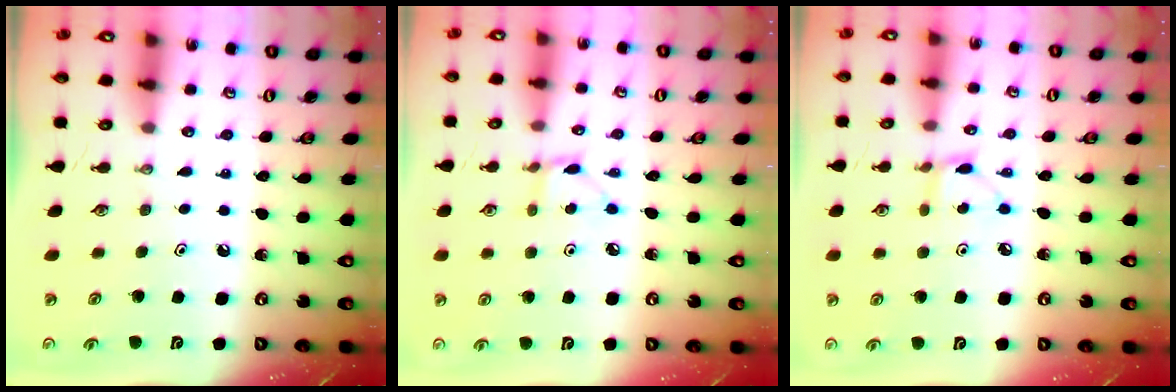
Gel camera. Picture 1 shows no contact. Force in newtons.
{"total": 2.6, "press": 2.6, "slide": 0.3}
{"total": 4.8, "press": 4.8, "slide": 0.6}